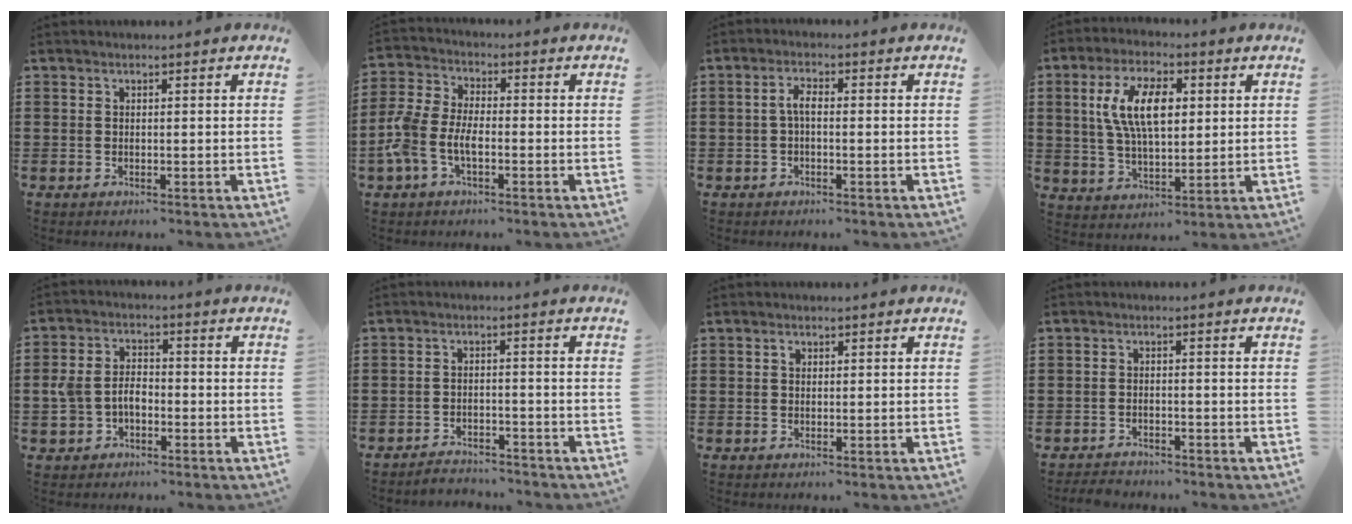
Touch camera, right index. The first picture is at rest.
{"total": 6.2, "force": [-2.5, 3.3, 4.7], "torque": [-0.131, -0.003, -0.059]}
{"total": 2.6, "force": [-0.4, 0.9, 2.4], "torque": [-0.054, 0.003, -0.012]}
{"total": 9.8, "force": [2.3, 4.9, 8.2], "torque": [-0.180, 0.012, 0.036]}
{"total": 4.7, "force": [-1.3, 3.4, 2.9], "torque": [-0.080, 0.003, -0.032]}
{"total": 2.9, "force": [-2.9, 0.4, -0.1], "torque": [-0.007, 0.001, -0.063]}
{"total": 0.9, "force": [0.3, 0.7, 0.5], "torque": [-0.012, 0.004, 0.006]}
{"total": 2.6, "force": [-2.5, 0.7, 0.4], "torque": [-0.012, 0.006, -0.051]}